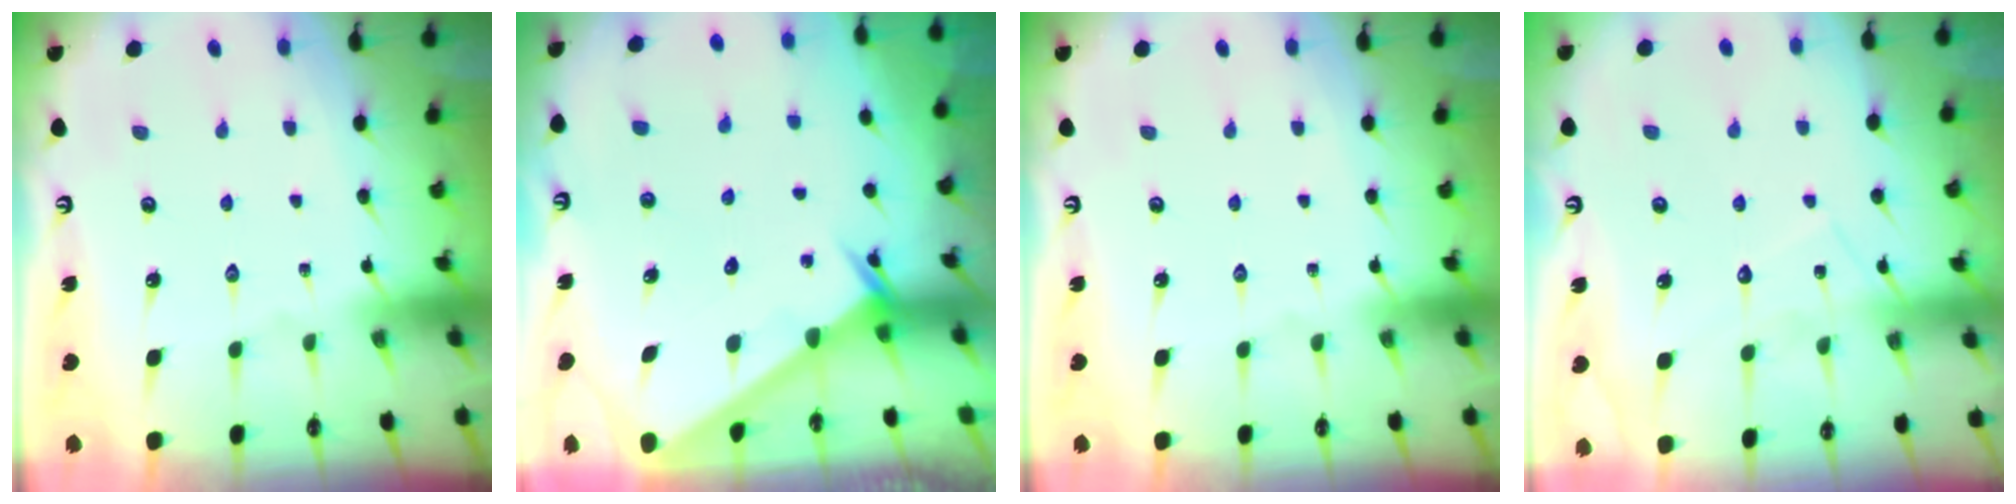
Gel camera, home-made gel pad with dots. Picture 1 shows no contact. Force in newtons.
{"total": 2.6, "press": 2.6, "slide": 0.0}
{"total": 0.0}
{"total": 7.7, "press": 7.6, "slide": 0.6}